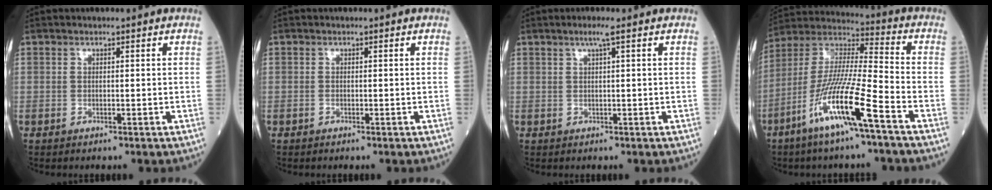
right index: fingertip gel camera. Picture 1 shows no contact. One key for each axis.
{"total": 0.0}
{"total": 1.7, "fx": 0.9, "fy": -0.3, "fz": 1.4, "tx": -0.033, "ty": 0.002, "tz": 0.018}
{"total": 14.9, "fx": -7.6, "fy": 0.2, "fz": 12.8, "tx": -0.265, "ty": -0.016, "tz": -0.149}